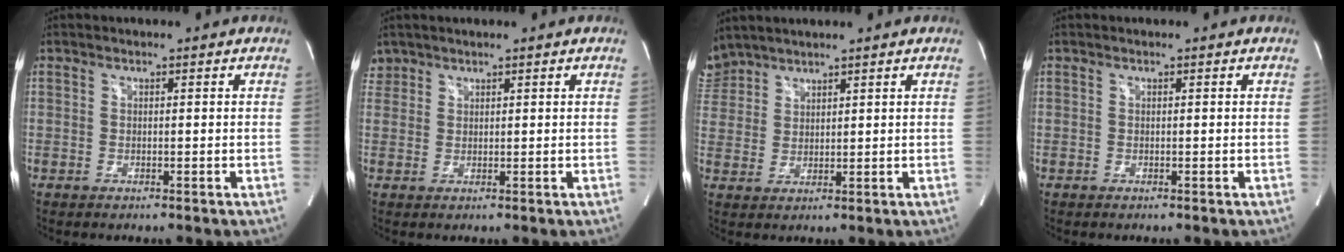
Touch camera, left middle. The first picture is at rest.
{"total": 2.3, "force": [1.8, 1.5, -0.2], "torque": [0.009, 0.013, 0.033]}
{"total": 5.4, "force": [4.9, 2.1, 0.1], "torque": [-0.008, 0.016, 0.107]}
{"total": 0.0}